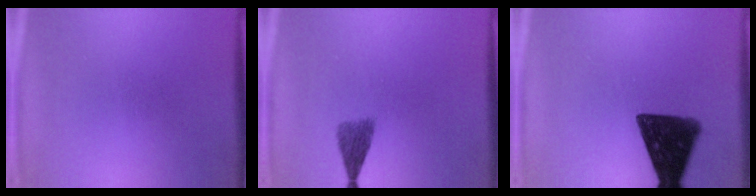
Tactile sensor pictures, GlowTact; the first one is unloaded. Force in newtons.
{"total": 2.9}
{"total": 13.9}